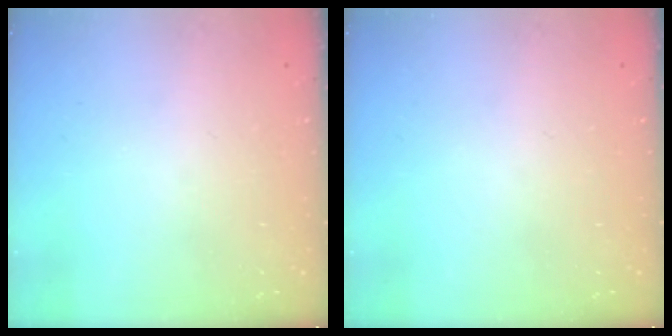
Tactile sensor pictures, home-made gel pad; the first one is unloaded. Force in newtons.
{"total": 0.0}